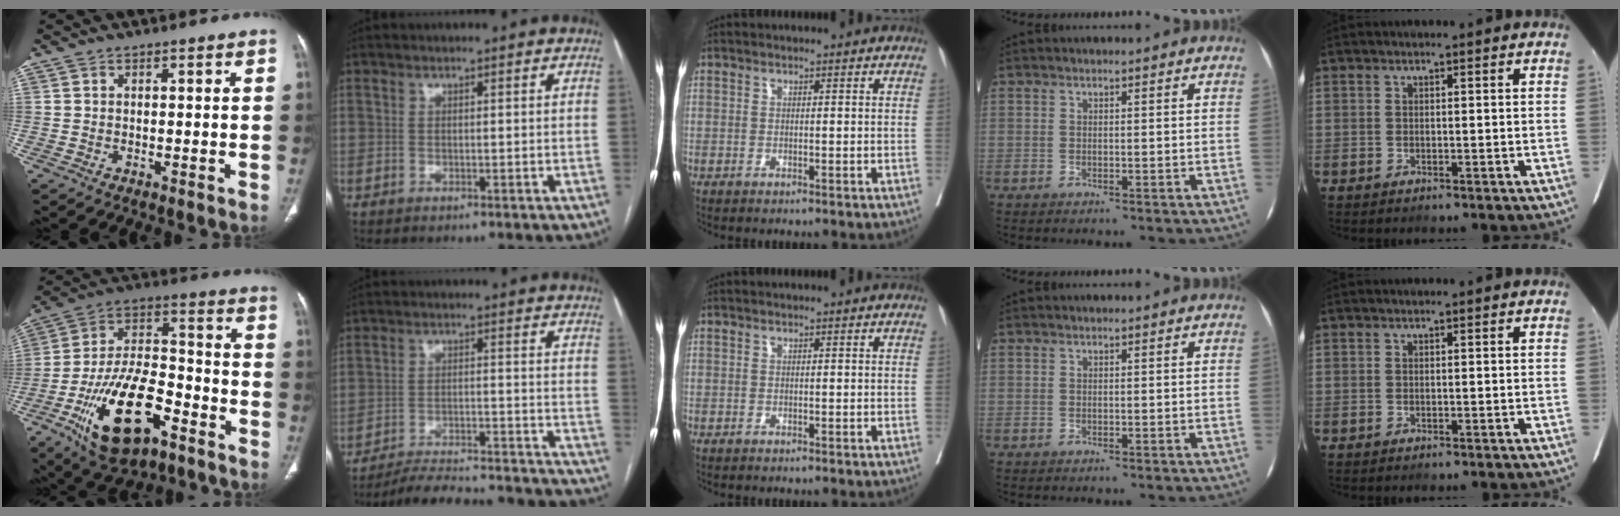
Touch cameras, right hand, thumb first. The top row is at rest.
{"thumb": {"total": 21.2, "force": [-10.1, 10.0, 15.8], "torque": [-0.275, 0.061, -0.168]}, "index": {"total": 24.4, "force": [-23.1, 3.0, 7.4], "torque": [-0.077, -0.014, -0.306]}}